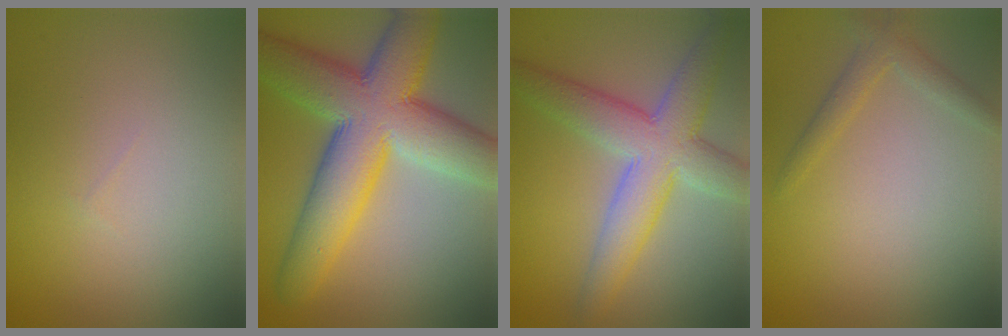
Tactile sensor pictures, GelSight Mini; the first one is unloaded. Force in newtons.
{"total": 12.0, "press": 12.0, "slide": 0.5}
{"total": 7.0, "press": 7.0, "slide": 0.2}
{"total": 1.7, "press": 1.7, "slide": 0.1}